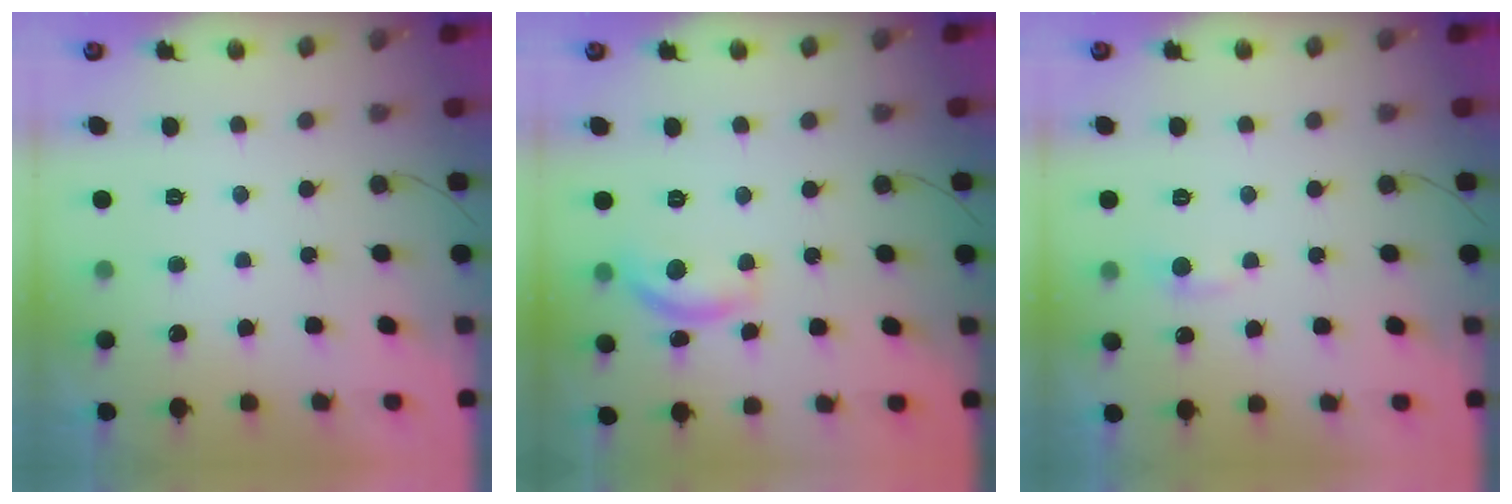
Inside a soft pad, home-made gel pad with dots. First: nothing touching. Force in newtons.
{"total": 10.7, "press": 10.6, "slide": 0.5}
{"total": 4.4, "press": 4.3, "slide": 0.5}